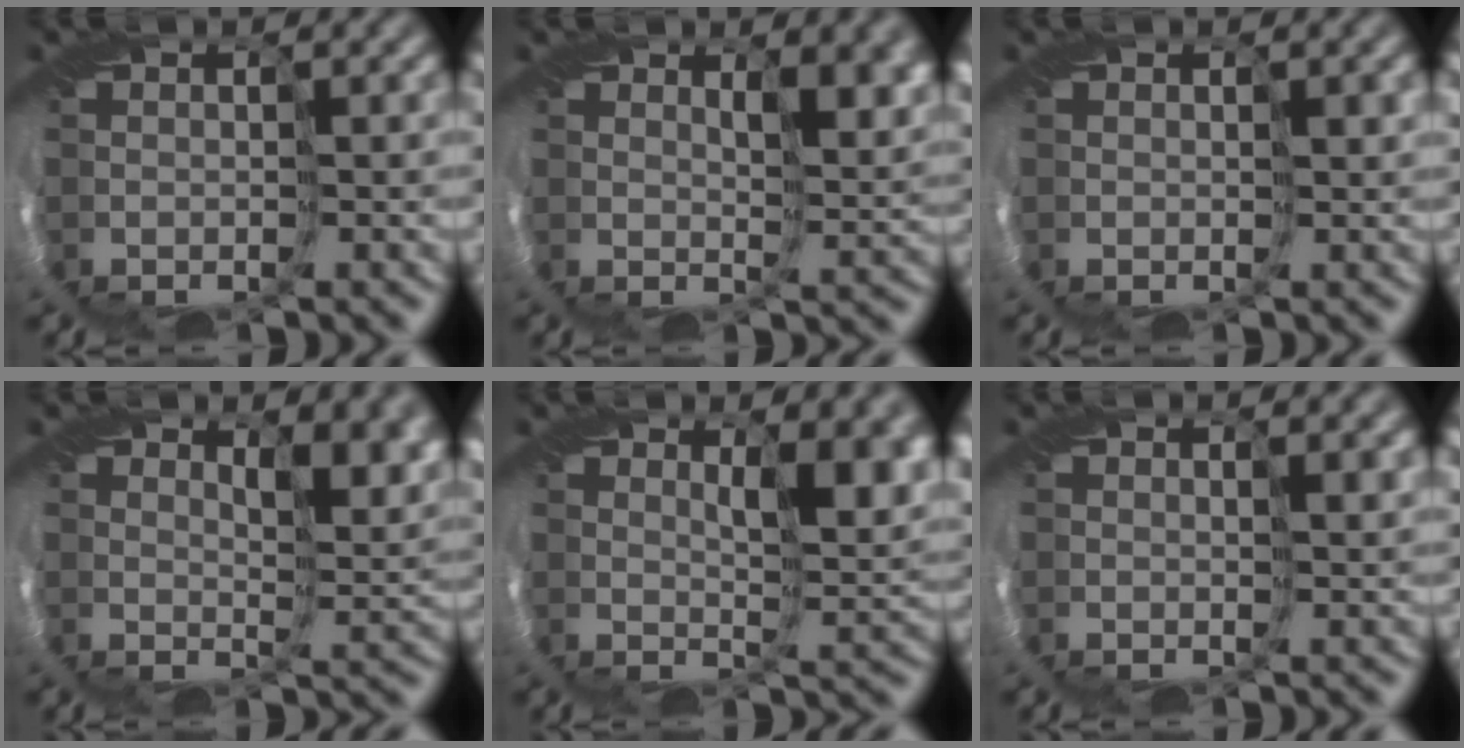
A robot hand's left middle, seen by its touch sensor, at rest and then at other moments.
{"total": 3.8, "force": [2.4, 1.0, 2.7], "torque": [-0.045, -0.003, 0.046]}
{"total": 0.8, "force": [0.6, 0.1, 0.5], "torque": [-0.008, 0.004, 0.010]}
{"total": 4.0, "force": [2.9, 1.2, 2.5], "torque": [-0.036, -0.003, 0.053]}
{"total": 4.4, "force": [2.4, 0.8, 3.5], "torque": [-0.059, 0.001, 0.040]}
{"total": 1.4, "force": [1.2, -0.3, 0.5], "torque": [-0.010, 0.005, 0.019]}